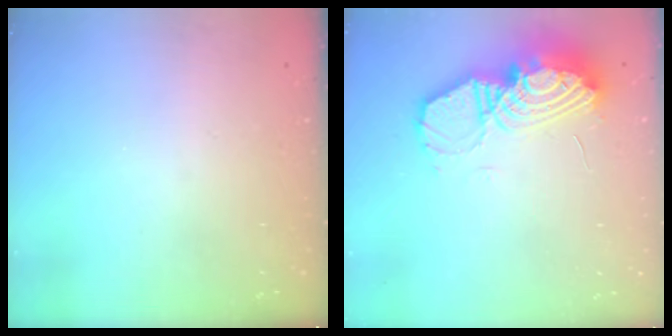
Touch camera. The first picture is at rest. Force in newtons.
{"total": 17.8, "press": 17.7, "slide": 1.8}